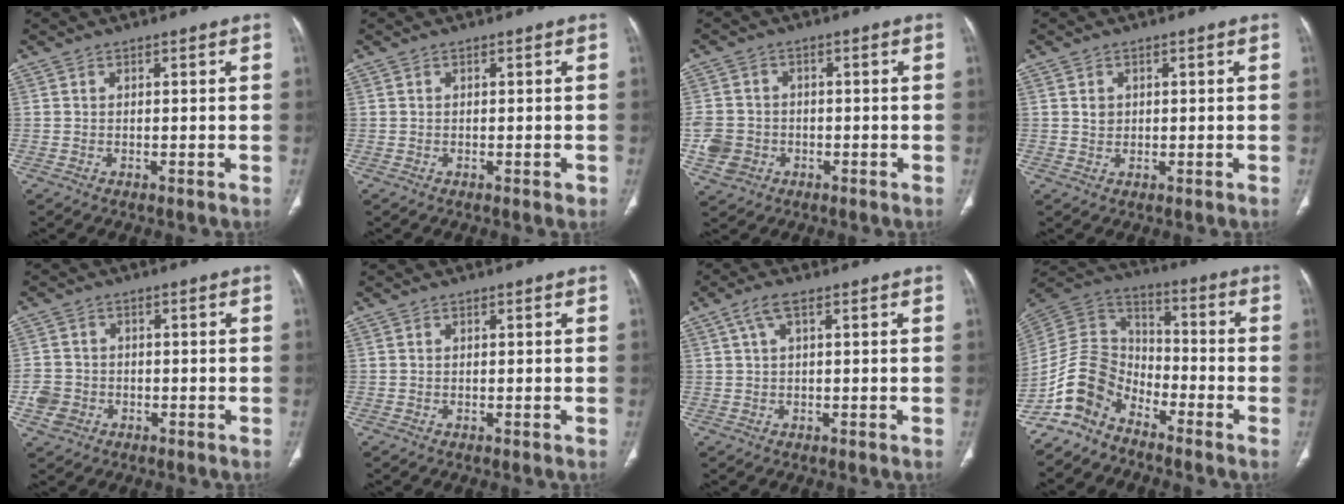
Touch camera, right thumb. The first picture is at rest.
{"total": 0.8, "force": [-0.2, 0.3, 0.7], "torque": [-0.007, -0.002, -0.003]}
{"total": 6.6, "force": [-2.1, 5.8, 2.4], "torque": [-0.040, 0.014, -0.036]}
{"total": 1.8, "force": [0.3, 1.6, 0.7], "torque": [-0.004, 0.001, 0.007]}
{"total": 4.7, "force": [-1.8, 4.1, 1.6], "torque": [-0.023, 0.015, -0.032]}
{"total": 0.0}
{"total": 3.2, "force": [1.3, 1.1, 2.8], "torque": [-0.066, 0.015, 0.028]}
{"total": 10.8, "force": [-7.7, 6.6, 3.8], "torque": [-0.060, 0.080, -0.167]}